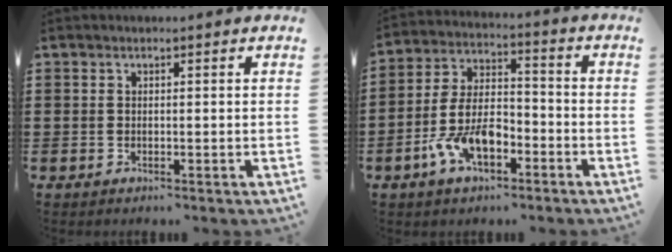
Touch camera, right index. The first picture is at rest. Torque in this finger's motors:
{"motor_torque": [2.14, 0.00, 1.05, 0.20]}